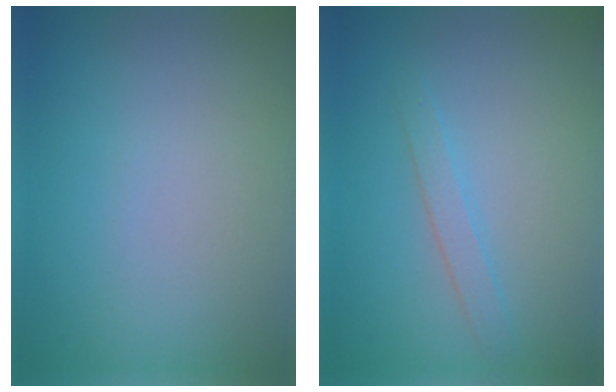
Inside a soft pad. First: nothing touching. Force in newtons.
{"total": 1.6, "press": 1.6, "slide": 0.2}